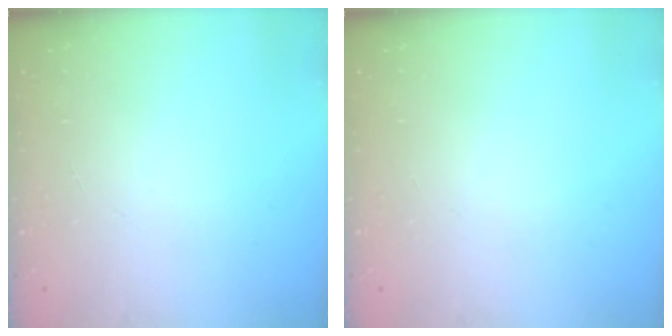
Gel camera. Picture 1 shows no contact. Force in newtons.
{"total": 0.0}